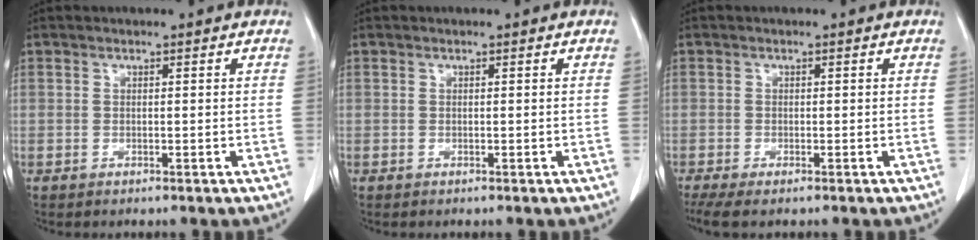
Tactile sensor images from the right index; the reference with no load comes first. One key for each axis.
{"total": 0.0}
{"total": 4.7, "fx": -3.6, "fy": 1.1, "fz": 3.0, "tx": -0.053, "ty": -0.011, "tz": -0.059}